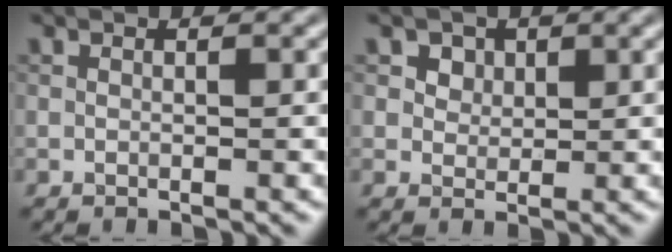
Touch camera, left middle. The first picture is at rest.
{"total": 3.2, "force": [1.9, 2.3, 1.3], "torque": [-0.030, 0.003, 0.029]}